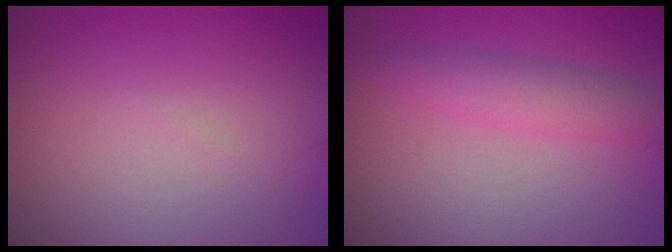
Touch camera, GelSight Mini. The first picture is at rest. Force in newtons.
{"total": 2.6, "press": 2.6, "slide": 0.2}